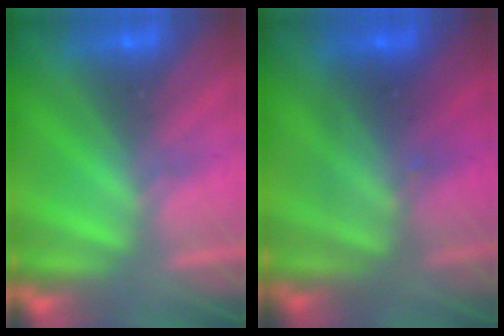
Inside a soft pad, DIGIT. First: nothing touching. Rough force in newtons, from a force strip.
{"total": 2.4}